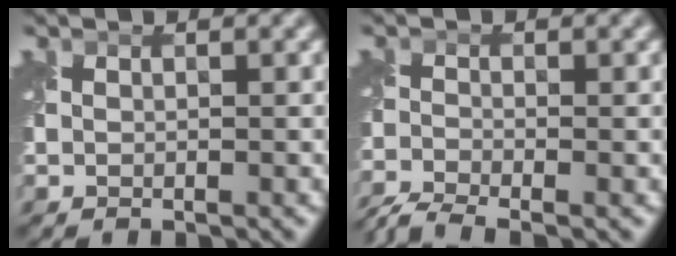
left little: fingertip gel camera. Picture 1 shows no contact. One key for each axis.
{"total": 3.8, "fx": -3.4, "fy": 0.7, "fz": 1.7, "tx": -0.037, "ty": -0.016, "tz": -0.080}